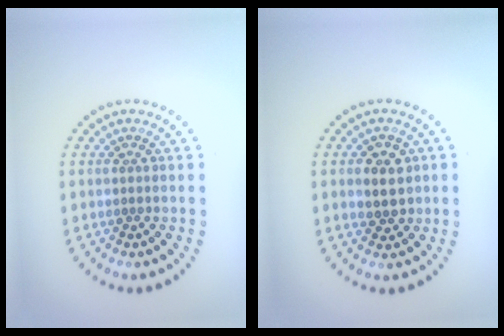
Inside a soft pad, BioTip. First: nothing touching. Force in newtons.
{"total": 2.7, "press": 2.7, "slide": 0.6}